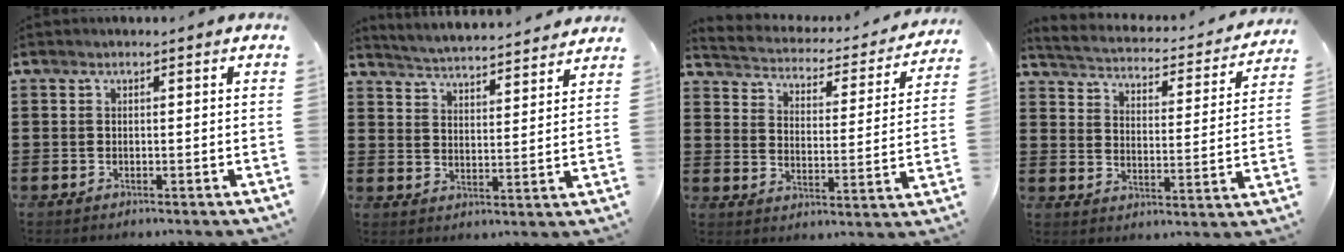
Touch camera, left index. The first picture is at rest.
{"total": 4.1, "force": [4.1, -0.5, 0.1], "torque": [-0.024, -0.034, 0.068]}
{"total": 2.6, "force": [2.5, 0.5, 0.3], "torque": [-0.026, -0.026, 0.034]}
{"total": 2.7, "force": [2.7, -0.1, 0.4], "torque": [-0.030, -0.027, 0.036]}